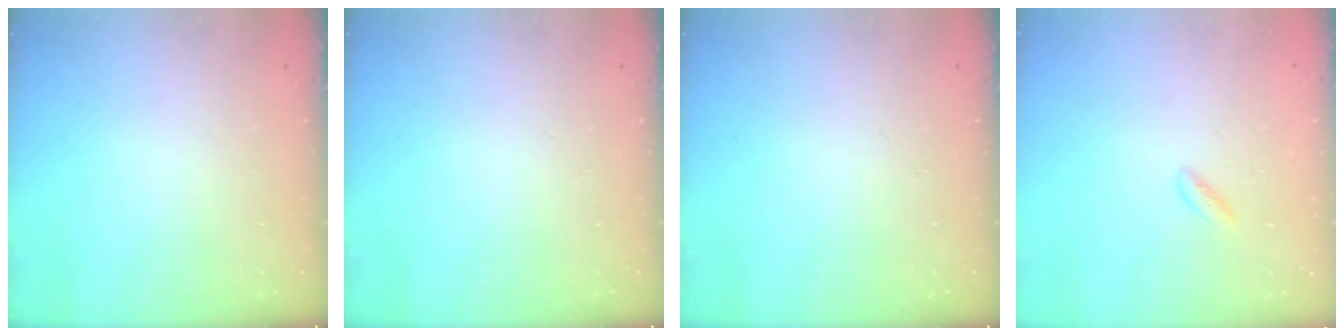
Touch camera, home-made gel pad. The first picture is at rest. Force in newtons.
{"total": 0.0}
{"total": 0.0}
{"total": 1.3, "press": 1.1, "slide": 0.7}